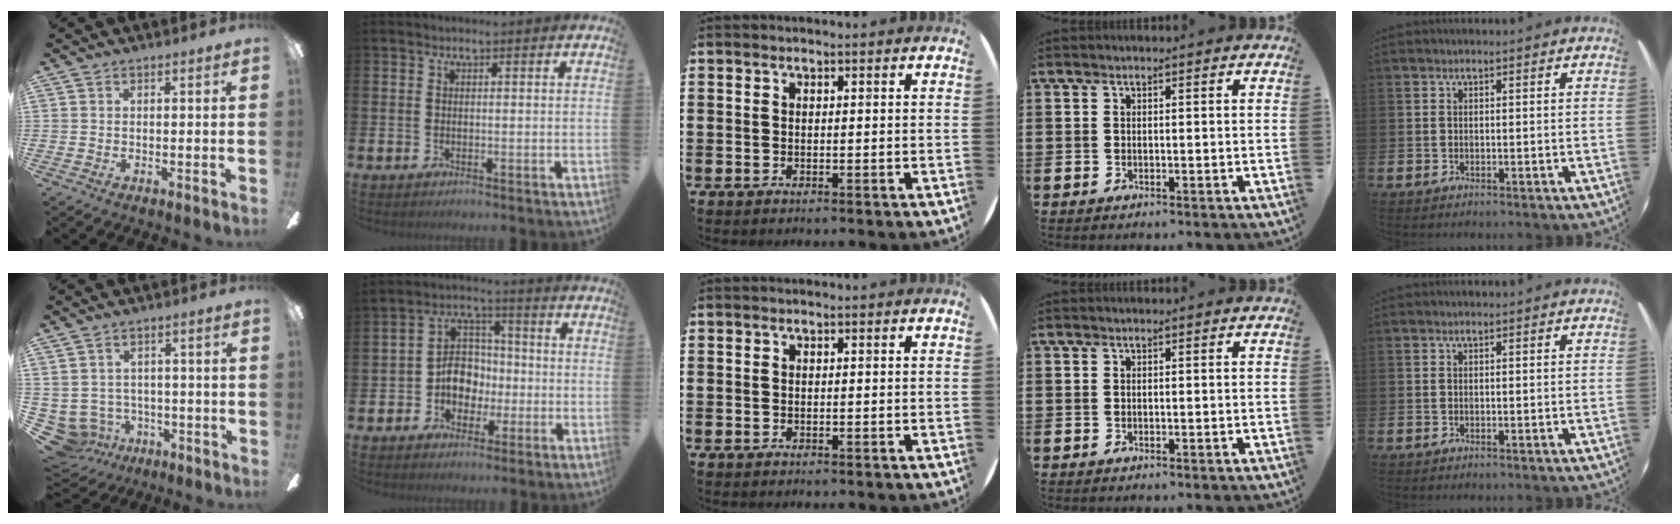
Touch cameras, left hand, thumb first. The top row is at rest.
{"thumb": {"total": 6.1, "force": [-2.1, 5.4, 1.8], "torque": [-0.084, 0.003, -0.039]}, "index": {"total": 6.1, "force": [-1.0, 5.4, 2.7], "torque": [-0.059, 0.010, -0.023]}}